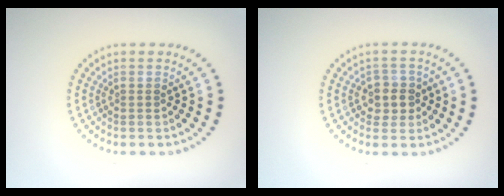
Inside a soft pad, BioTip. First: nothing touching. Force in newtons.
{"total": 2.5, "press": 2.2, "slide": 1.1}